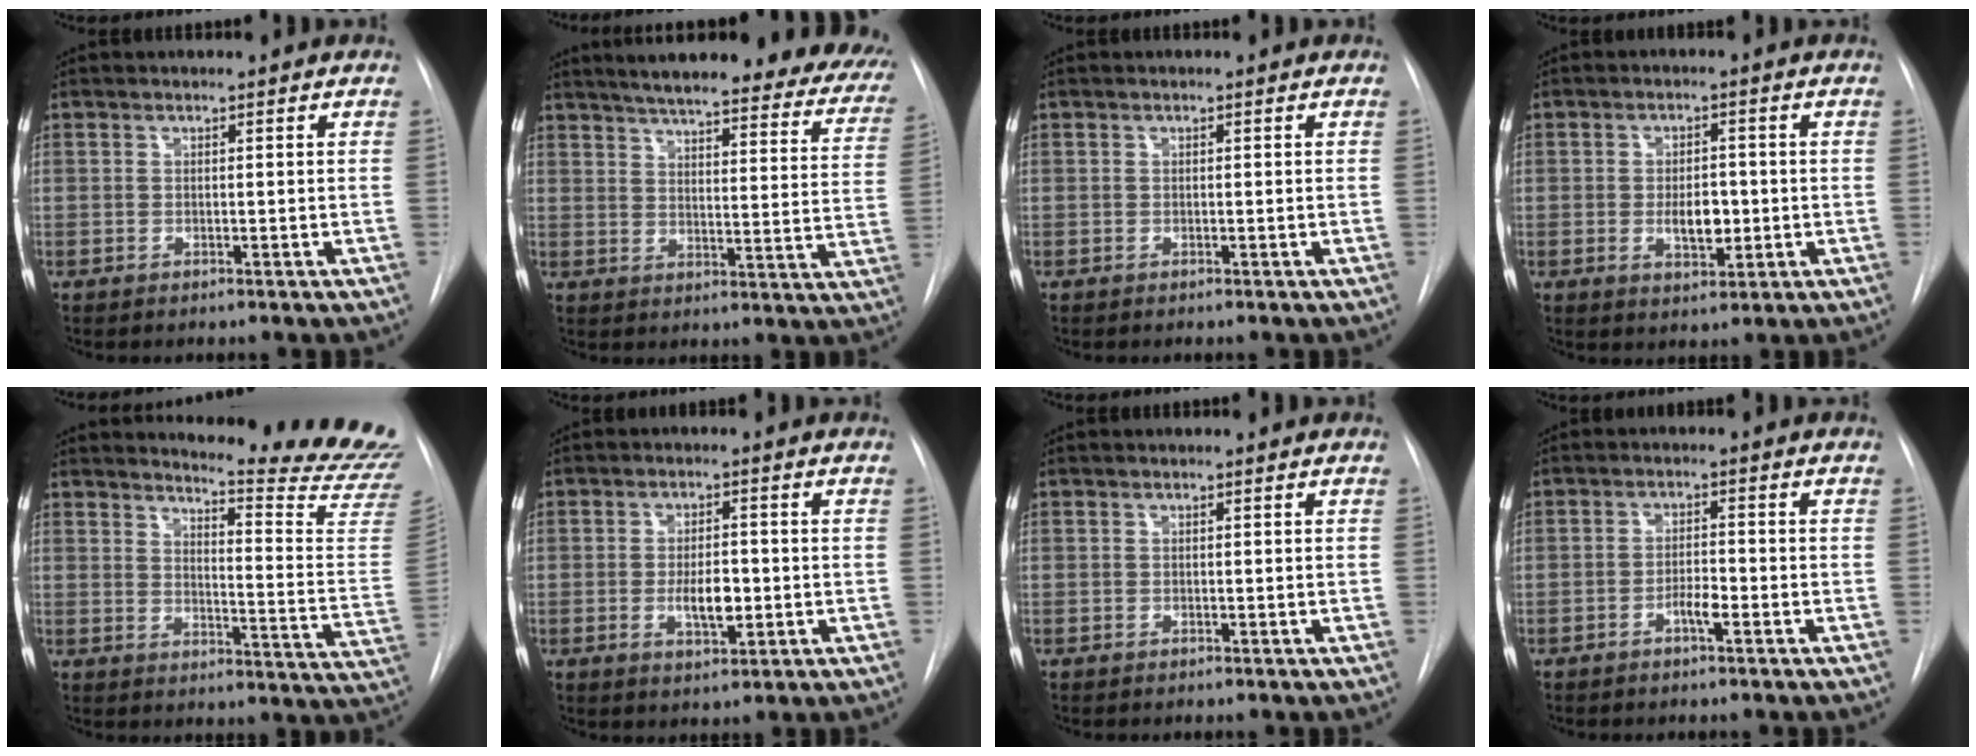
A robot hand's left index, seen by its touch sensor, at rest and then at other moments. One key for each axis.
{"total": 29.3, "fx": 25.0, "fy": 5.4, "fz": 14.3, "tx": -0.187, "ty": -0.060, "tz": 0.286}
{"total": 0.0}
{"total": 4.8, "fx": -0.6, "fy": 2.3, "fz": 4.1, "tx": -0.064, "ty": -0.002, "tz": -0.005}
{"total": 20.2, "fx": 19.7, "fy": -1.1, "fz": 4.5, "tx": -0.067, "ty": -0.165, "tz": 0.220}
{"total": 5.0, "fx": -0.9, "fy": 2.0, "fz": 4.6, "tx": -0.077, "ty": -0.003, "tz": -0.010}
{"total": 0.0}
{"total": 2.6, "fx": -1.4, "fy": 0.4, "fz": 2.1, "tx": -0.034, "ty": 0.002, "tz": -0.025}